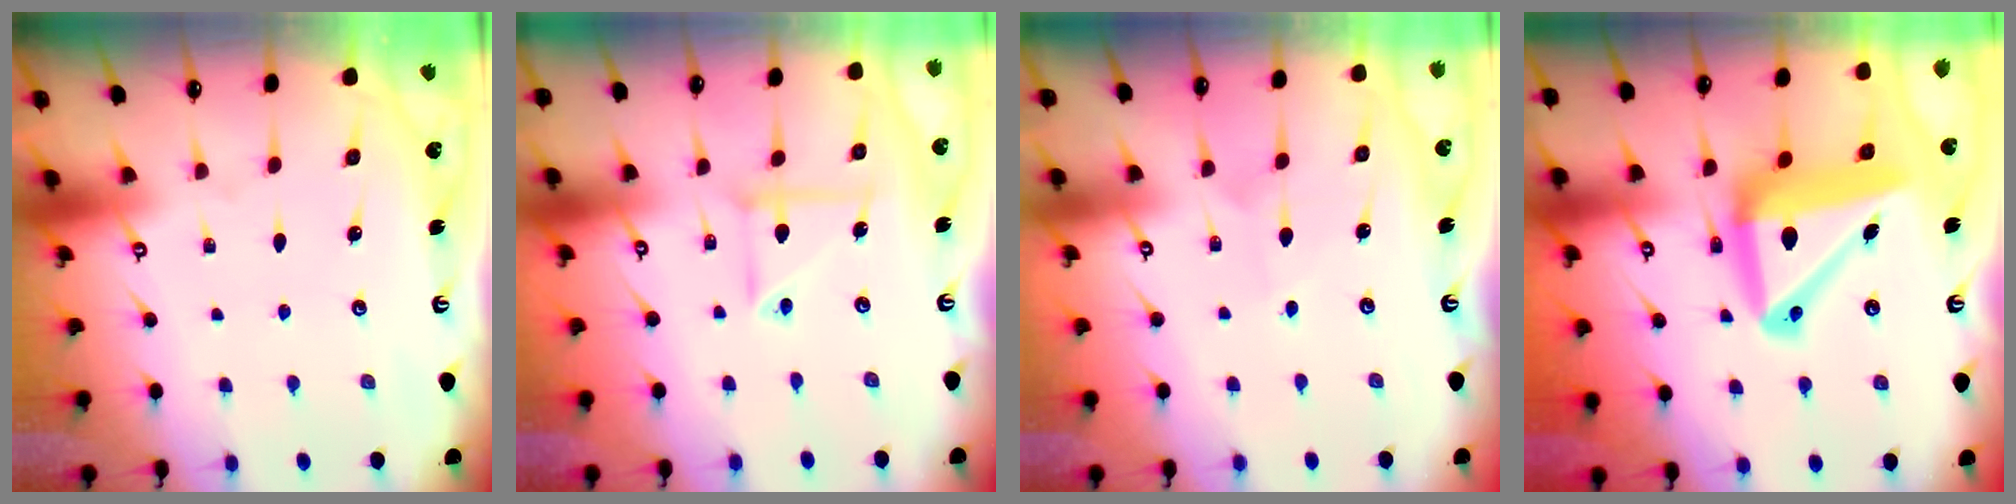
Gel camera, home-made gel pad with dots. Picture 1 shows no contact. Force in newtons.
{"total": 6.3, "press": 6.3, "slide": 0.5}
{"total": 3.1, "press": 3.1, "slide": 0.3}
{"total": 15.6, "press": 15.5, "slide": 1.9}